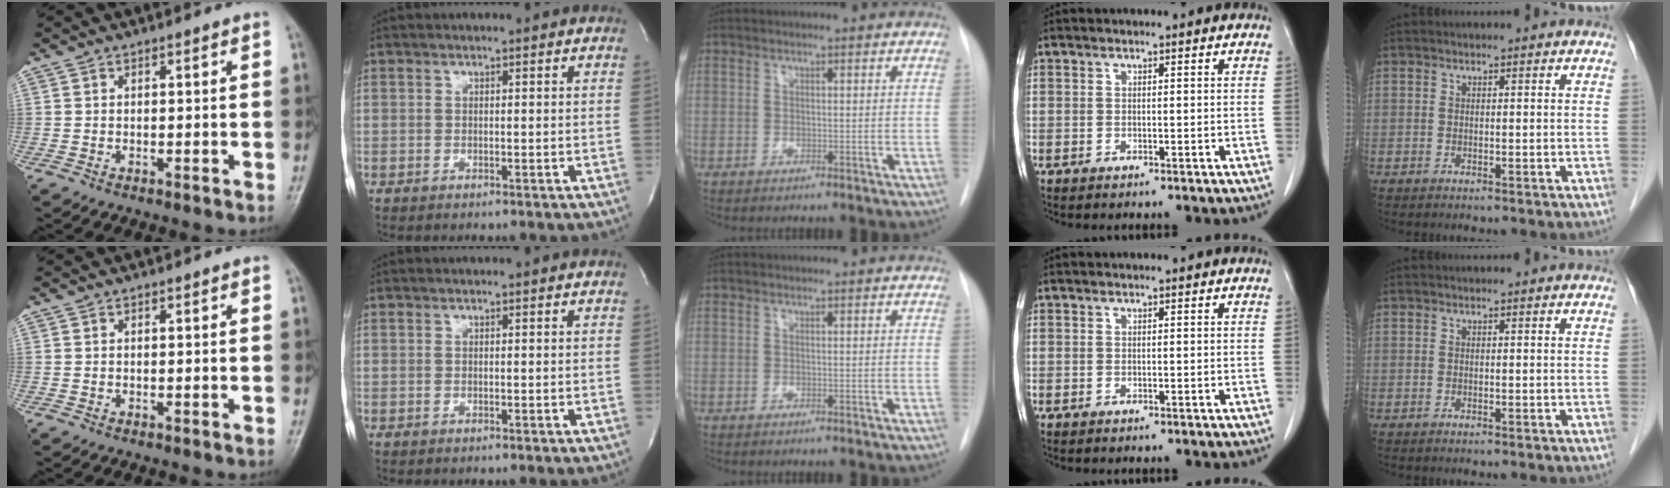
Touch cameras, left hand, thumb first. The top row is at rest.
{}